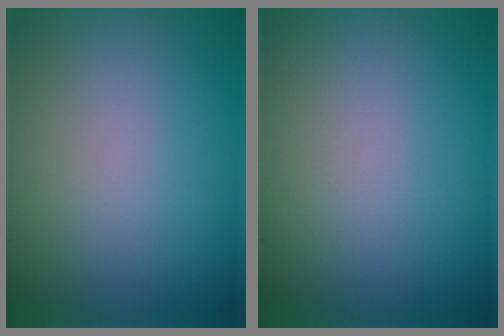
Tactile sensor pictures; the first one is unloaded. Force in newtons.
{"total": 0.0}